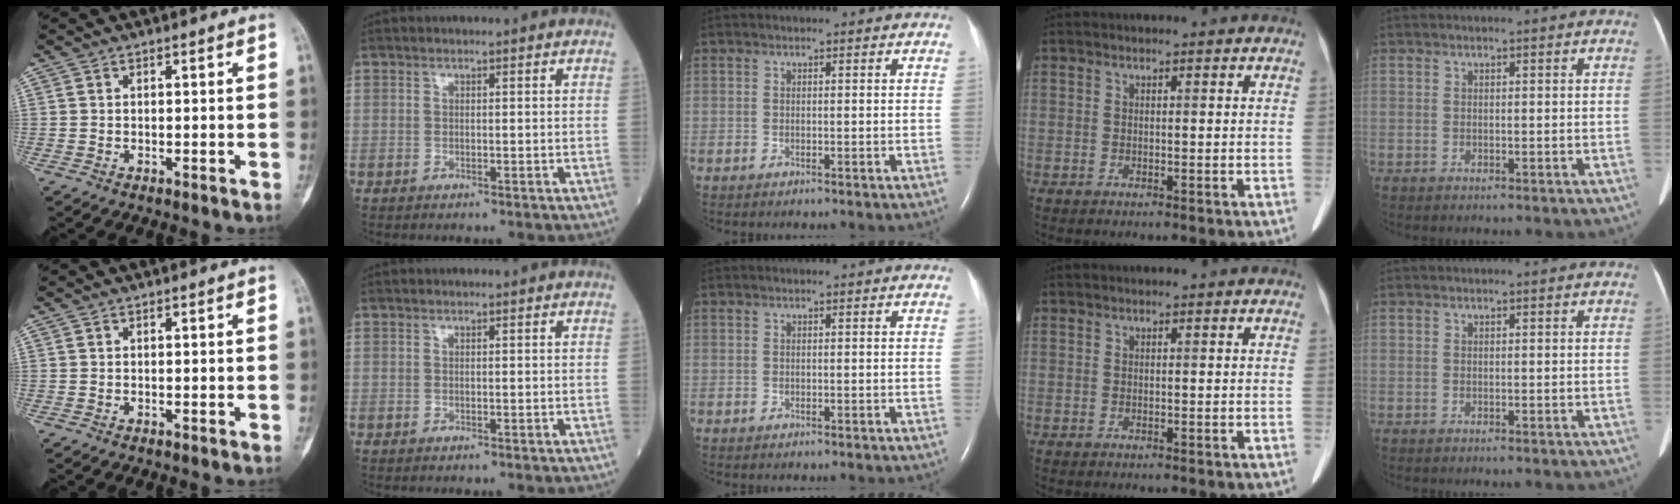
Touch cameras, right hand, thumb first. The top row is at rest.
{}